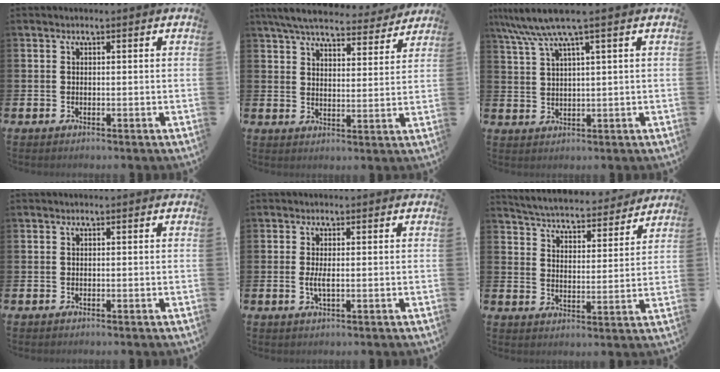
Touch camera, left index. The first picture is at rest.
{"total": 6.7, "force": [6.2, 1.5, 2.1], "torque": [-0.055, -0.037, 0.108]}
{"total": 6.3, "force": [4.3, 0.3, 4.6], "torque": [-0.104, -0.007, 0.075]}
{"total": 0.0}
{"total": 1.8, "force": [-0.1, 0.5, 1.8], "torque": [-0.024, -0.004, -0.003]}
{"total": 4.9, "force": [4.9, 0.7, 0.5], "torque": [-0.037, -0.043, 0.081]}